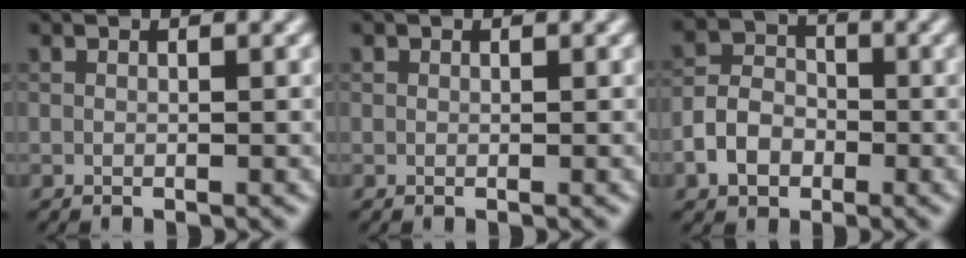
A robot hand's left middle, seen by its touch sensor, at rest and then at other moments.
{"total": 0.0}
{"total": 4.0, "force": [-1.7, 3.0, 2.1], "torque": [-0.039, 0.005, -0.037]}